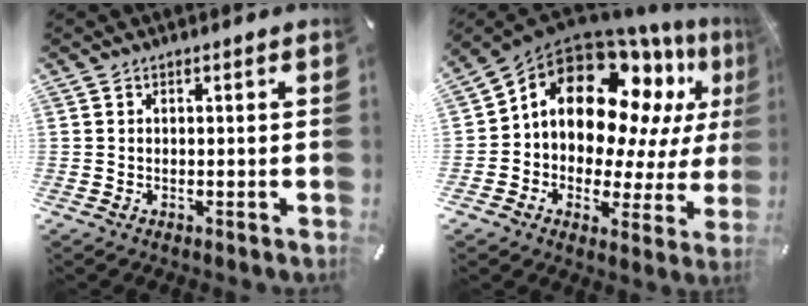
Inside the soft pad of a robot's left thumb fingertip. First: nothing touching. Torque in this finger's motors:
{"motor_torque": [2.50, 2.51, 2.42, -0.36, 0.27]}